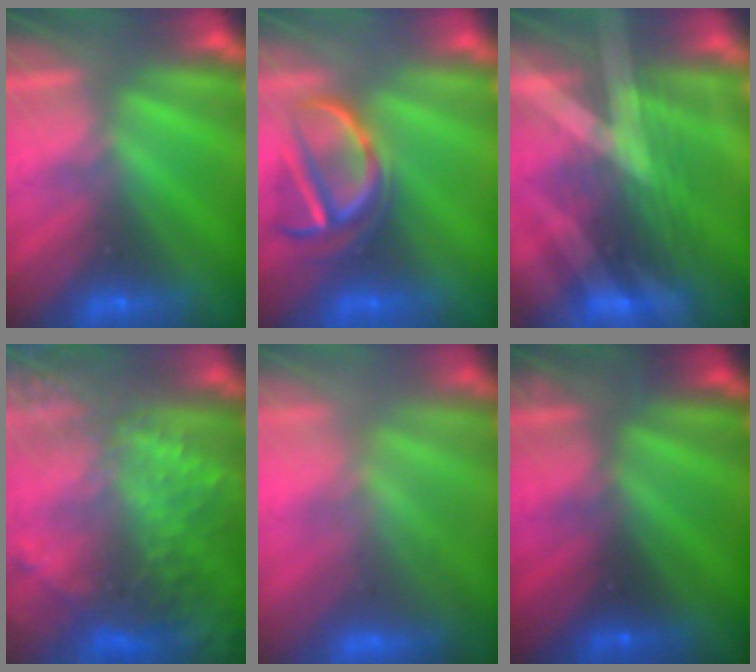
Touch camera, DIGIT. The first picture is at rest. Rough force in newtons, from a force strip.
{"total": 3.8}
{"total": 3.3}
{"total": 8.4}
{"total": 4.4}
{"total": 2.5}